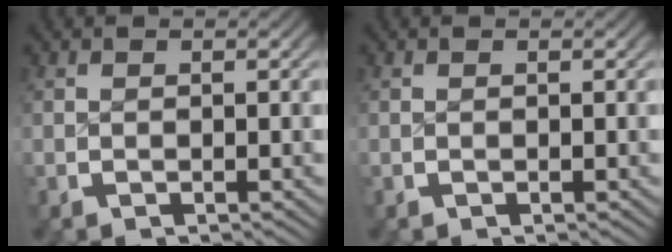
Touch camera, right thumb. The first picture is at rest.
{"total": 0.0}